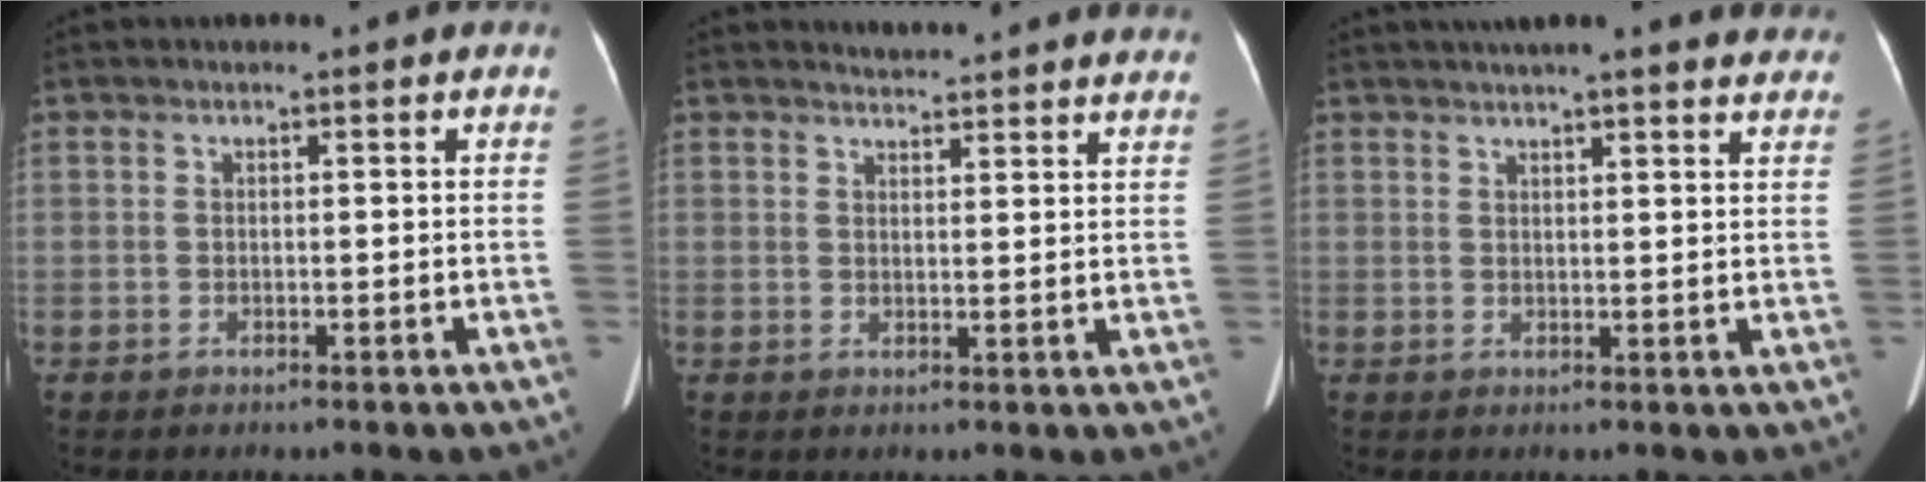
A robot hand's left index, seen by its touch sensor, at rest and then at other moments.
{"total": 11.7, "force": [11.5, 0.6, 2.2], "torque": [-0.017, -0.018, 0.120]}
{"total": 18.2, "force": [16.4, 2.6, 7.5], "torque": [-0.100, 0.021, 0.193]}